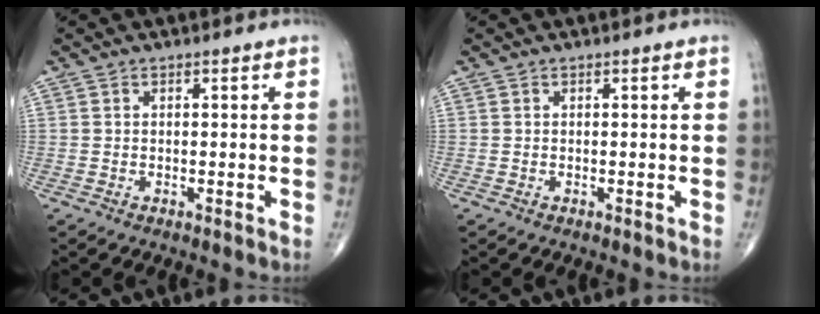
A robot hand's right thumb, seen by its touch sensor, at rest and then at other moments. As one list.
[{"total": 0.0}]